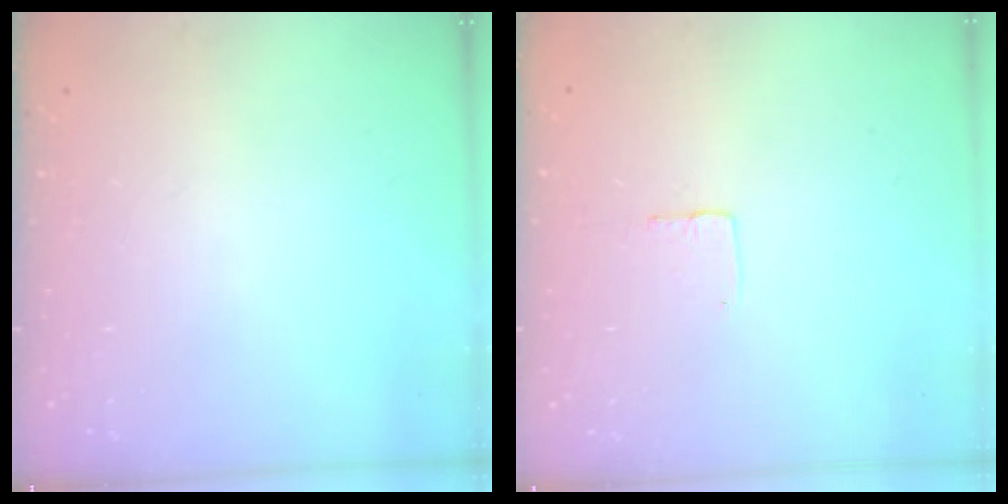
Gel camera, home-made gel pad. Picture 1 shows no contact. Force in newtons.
{"total": 2.7, "press": 2.7, "slide": 0.1}